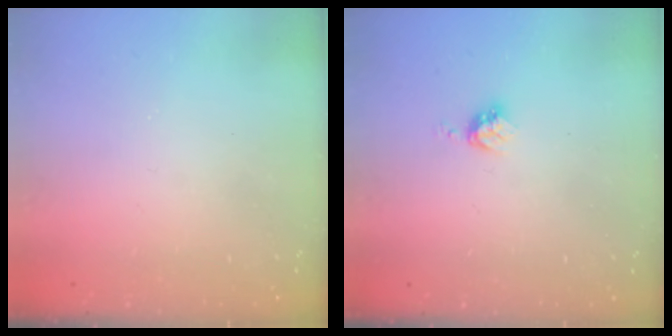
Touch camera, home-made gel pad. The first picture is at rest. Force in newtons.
{"total": 3.4, "press": 3.4, "slide": 0.4}